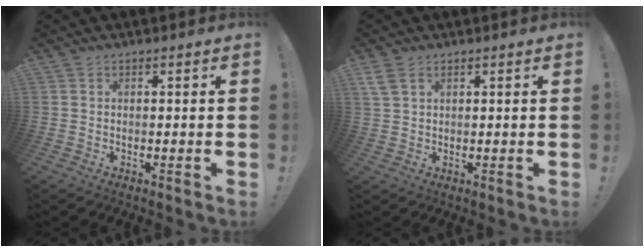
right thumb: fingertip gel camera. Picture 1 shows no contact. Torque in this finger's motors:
{"motor_torque": [-0.10, 0.45, 0.27, -0.09, 0.05]}